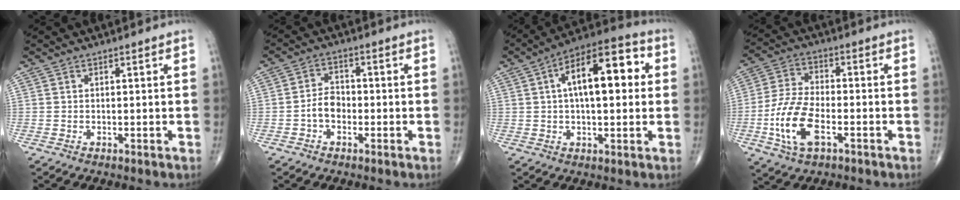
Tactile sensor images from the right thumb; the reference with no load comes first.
{"total": 4.2, "force": [-1.4, 2.9, 2.7], "torque": [-0.037, 0.020, -0.033]}
{"total": 16.2, "force": [3.0, 7.2, 14.1], "torque": [-0.196, 0.029, 0.037]}
{"total": 11.7, "force": [-3.9, 5.8, 9.4], "torque": [-0.200, 0.015, -0.075]}